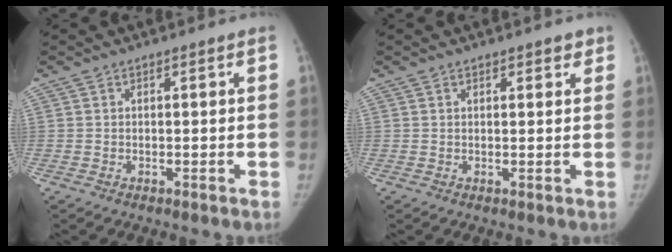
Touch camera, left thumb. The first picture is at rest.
{"total": 1.3, "force": [0.9, 0.7, 0.6], "torque": [0.005, -0.004, 0.008]}